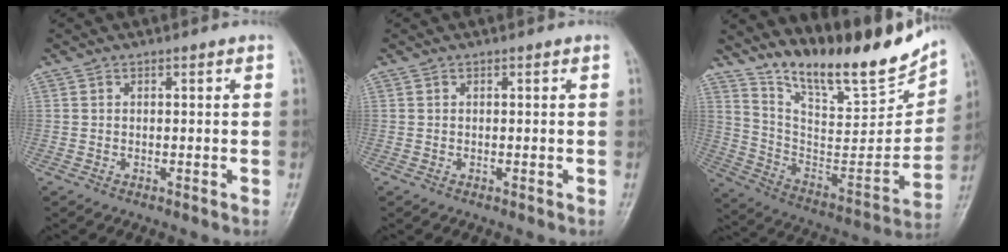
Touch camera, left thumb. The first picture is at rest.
{"total": 0.0}
{"total": 22.0, "force": [18.2, 5.7, 11.1], "torque": [-0.134, -0.109, 0.304]}